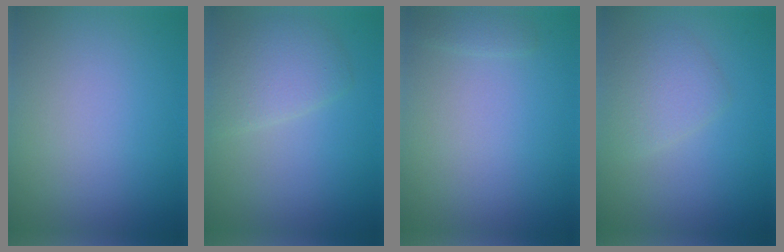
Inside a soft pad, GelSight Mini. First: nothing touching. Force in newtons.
{"total": 3.2, "press": 3.2, "slide": 0.2}
{"total": 0.8, "press": 0.8, "slide": 0.1}
{"total": 2.4, "press": 2.4, "slide": 0.1}